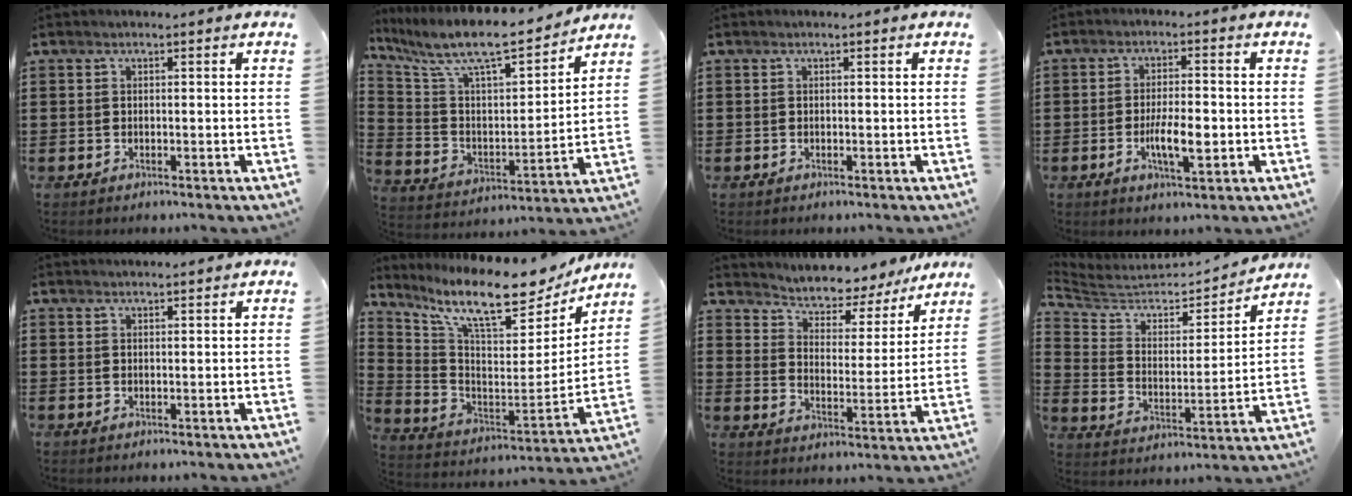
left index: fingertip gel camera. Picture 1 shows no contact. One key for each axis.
{"total": 10.0, "fx": 8.5, "fy": 1.5, "fz": 5.0, "tx": -0.127, "ty": -0.062, "tz": 0.140}
{"total": 0.0}
{"total": 6.3, "fx": -1.4, "fy": 2.2, "fz": 5.8, "tx": -0.102, "ty": -0.004, "tz": -0.027}
{"total": 1.4, "fx": 1.4, "fy": 0.0, "fz": 0.1, "tx": -0.004, "ty": 0.000, "tz": 0.029}
{"total": 12.0, "fx": 9.5, "fy": 2.6, "fz": 6.9, "tx": -0.157, "ty": -0.065, "tz": 0.159}
{"total": 4.8, "fx": 4.6, "fy": 1.2, "fz": 0.6, "tx": -0.040, "ty": -0.037, "tz": 0.072}
{"total": 5.4, "fx": 4.7, "fy": 2.1, "fz": 1.5, "tx": -0.060, "ty": -0.036, "tz": 0.075}